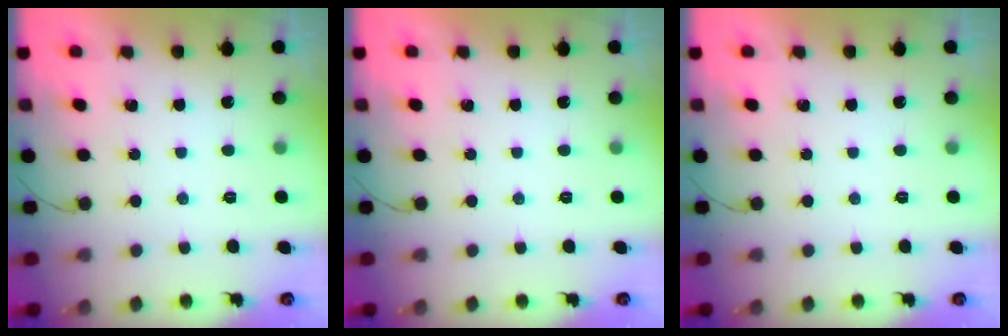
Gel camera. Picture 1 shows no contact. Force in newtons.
{"total": 0.0}
{"total": 0.0}